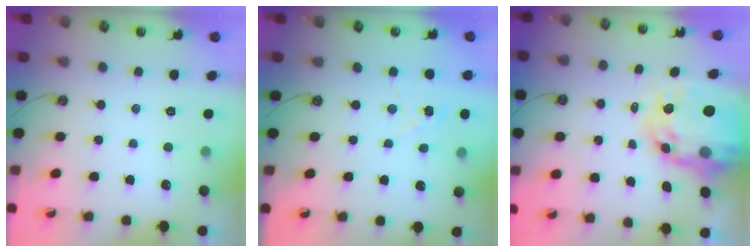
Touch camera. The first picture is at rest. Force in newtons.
{"total": 1.9, "press": 1.9, "slide": 0.2}
{"total": 13.4, "press": 13.4, "slide": 0.9}